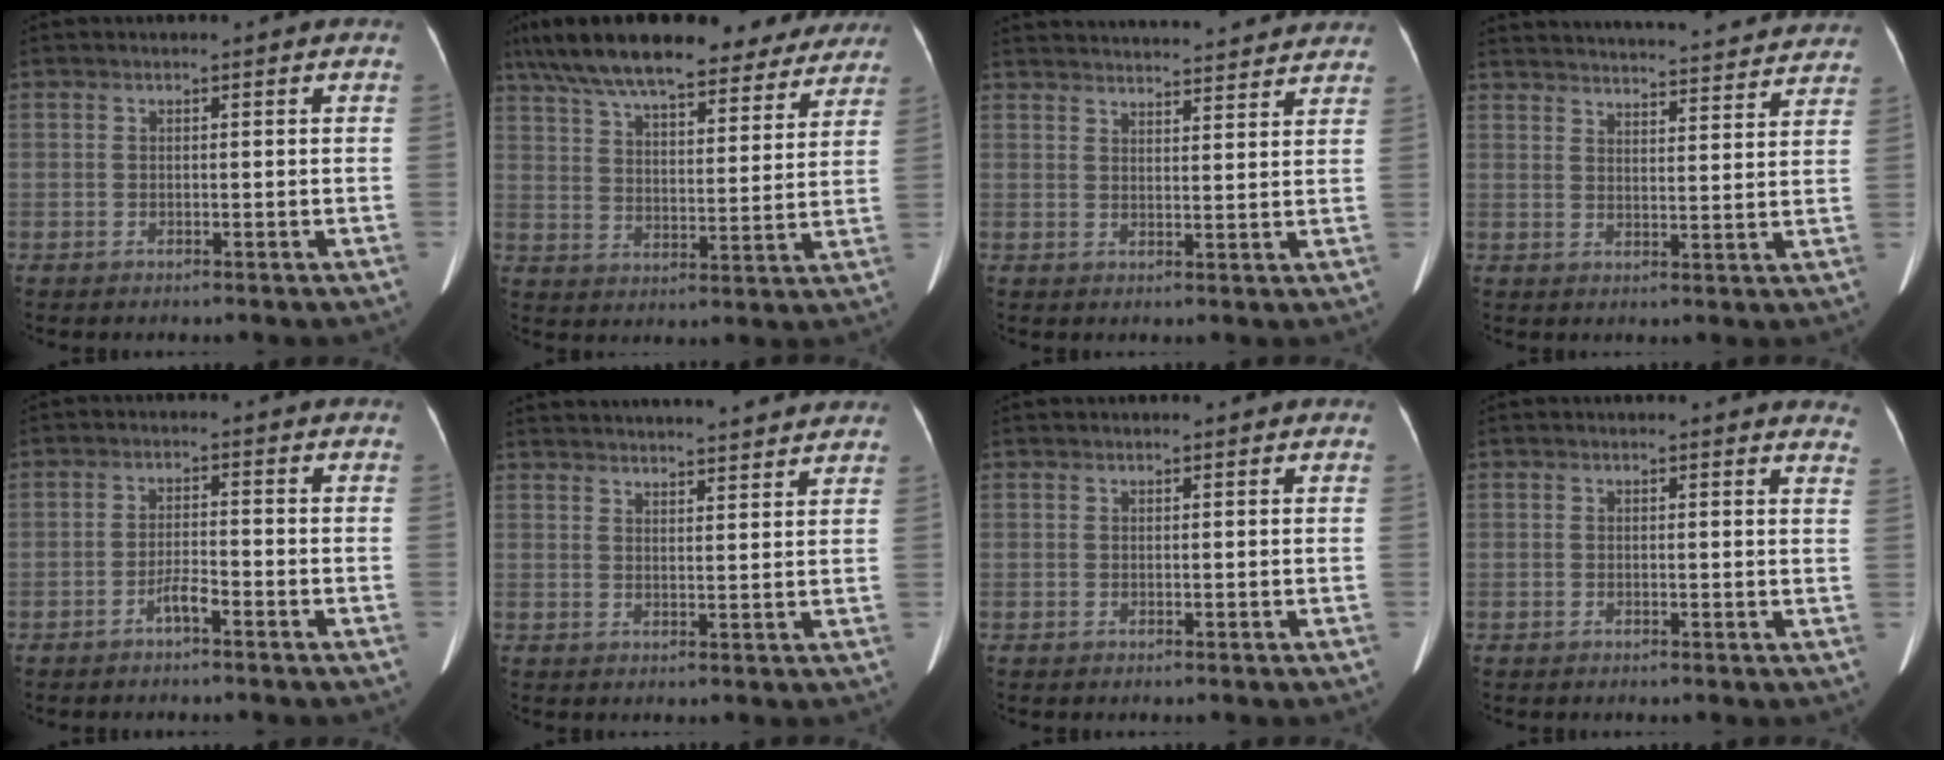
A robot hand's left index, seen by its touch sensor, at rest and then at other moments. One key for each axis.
{"total": 25.9, "fx": 21.5, "fy": 7.2, "fz": 12.5, "tx": -0.210, "ty": 0.030, "tz": 0.297}
{"total": 22.4, "fx": 21.2, "fy": 3.2, "fz": 6.4, "tx": -0.098, "ty": -0.002, "tz": 0.270}
{"total": 29.2, "fx": 27.7, "fy": 4.3, "fz": 8.3, "tx": -0.139, "ty": -0.034, "tz": 0.344}
{"total": 2.5, "fx": -2.0, "fy": 0.0, "fz": 1.4, "tx": -0.026, "ty": -0.007, "tz": -0.035}
{"total": 21.1, "fx": 19.8, "fy": 2.7, "fz": 7.0, "tx": -0.108, "ty": 0.017, "tz": 0.261}
{"total": 1.4, "fx": 1.2, "fy": 0.2, "fz": 0.6, "tx": -0.007, "ty": 0.006, "tz": 0.017}
{"total": 6.0, "fx": 5.8, "fy": 0.6, "fz": 1.0, "tx": 0.014, "ty": -0.034, "tz": 0.029}